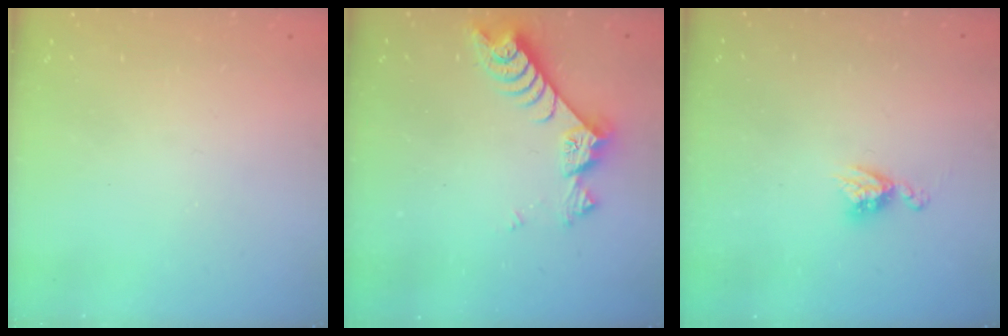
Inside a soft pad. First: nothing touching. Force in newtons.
{"total": 7.6, "press": 7.5, "slide": 1.0}
{"total": 5.3, "press": 5.3, "slide": 0.5}